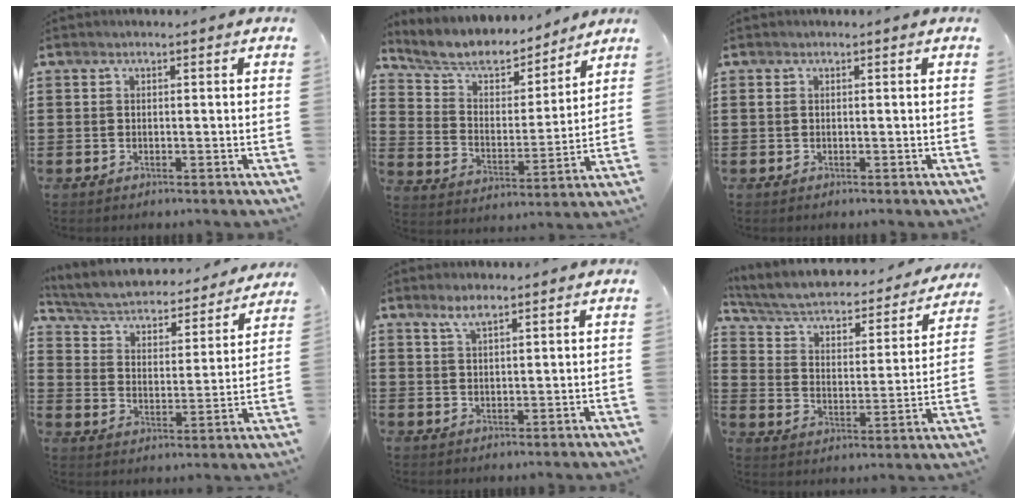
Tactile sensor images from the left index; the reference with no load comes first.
{"total": 6.7, "force": [5.7, 2.8, 2.2], "torque": [-0.074, -0.030, 0.097]}
{"total": 0.5, "force": [0.0, 0.2, 0.5], "torque": [-0.017, -0.002, -0.002]}
{"total": 3.8, "force": [3.5, 1.1, 1.2], "torque": [-0.044, -0.031, 0.049]}
{"total": 2.8, "force": [2.0, 0.6, 1.9], "torque": [-0.041, 0.005, 0.035]}
{"total": 4.5, "force": [3.3, 2.0, 2.2], "torque": [-0.061, -0.029, 0.050]}